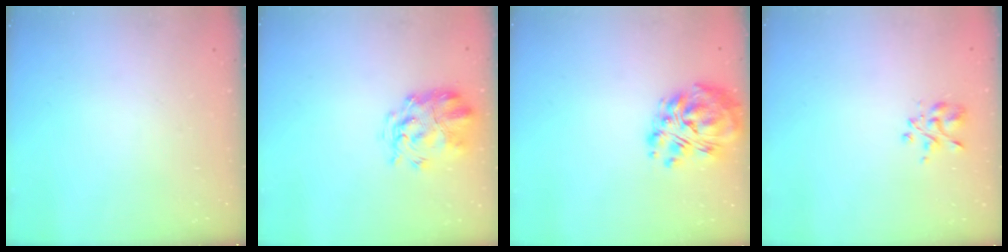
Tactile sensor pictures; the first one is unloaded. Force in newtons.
{"total": 4.0, "press": 3.7, "slide": 1.5}
{"total": 12.4, "press": 11.7, "slide": 4.2}
{"total": 3.7, "press": 3.6, "slide": 0.8}